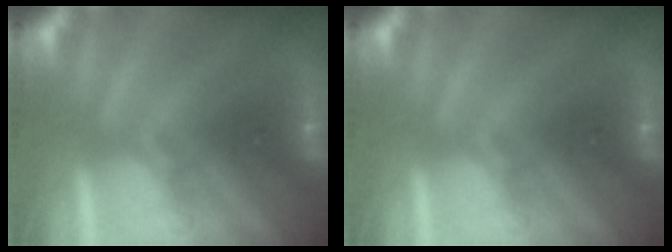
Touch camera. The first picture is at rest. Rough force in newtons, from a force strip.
{"total": 0.0}